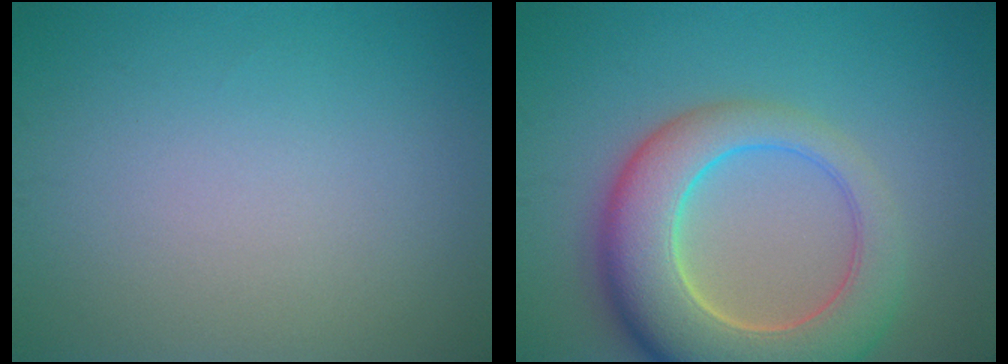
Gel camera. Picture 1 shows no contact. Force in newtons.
{"total": 9.8, "press": 9.8, "slide": 0.7}